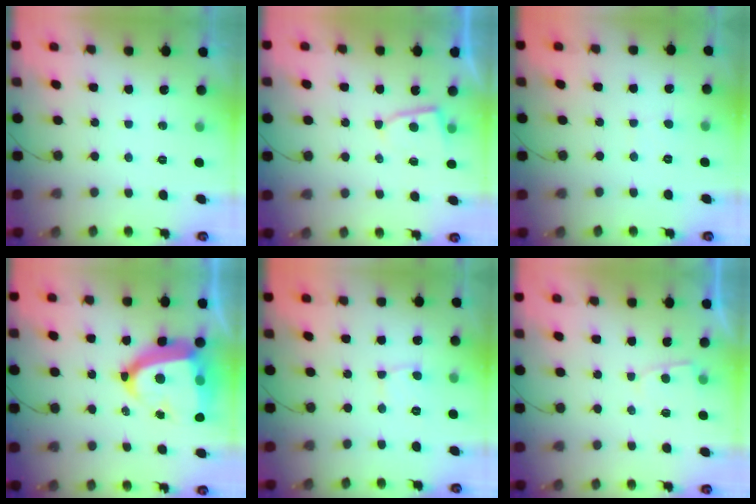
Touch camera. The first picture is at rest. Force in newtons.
{"total": 4.7, "press": 4.7, "slide": 0.5}
{"total": 1.6, "press": 1.6, "slide": 0.1}
{"total": 19.7, "press": 19.6, "slide": 2.0}
{"total": 2.9, "press": 2.9, "slide": 0.2}
{"total": 3.0, "press": 2.9, "slide": 0.3}